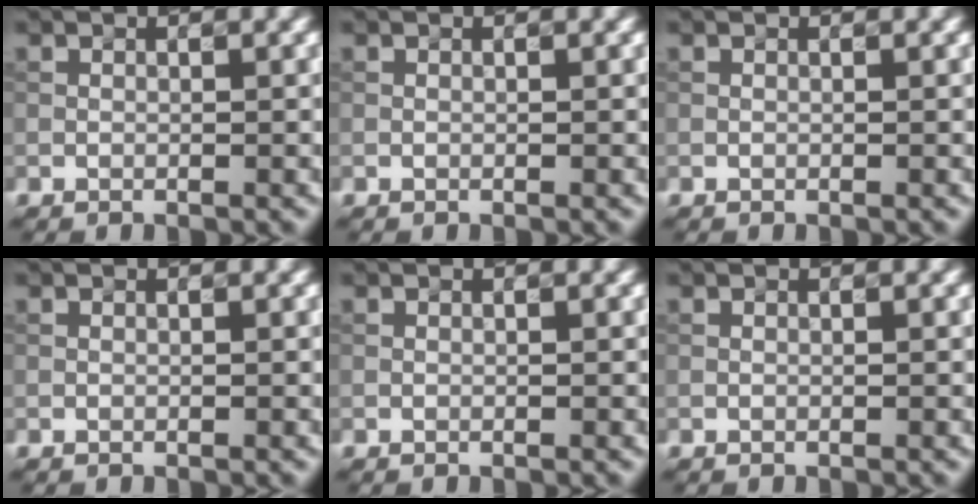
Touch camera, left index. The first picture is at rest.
{"total": 0.0}
{"total": 0.0}
{"total": 0.0}
{"total": 0.0}
{"total": 0.0}